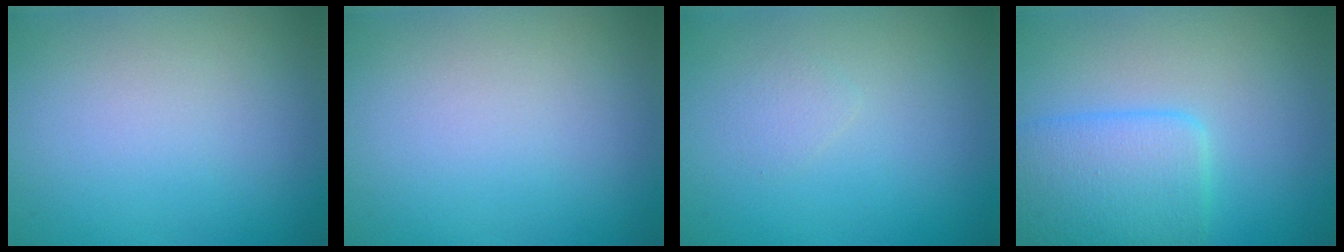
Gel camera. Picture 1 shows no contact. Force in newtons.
{"total": 0.0}
{"total": 0.8, "press": 0.8, "slide": 0.0}
{"total": 4.7, "press": 4.7, "slide": 0.2}